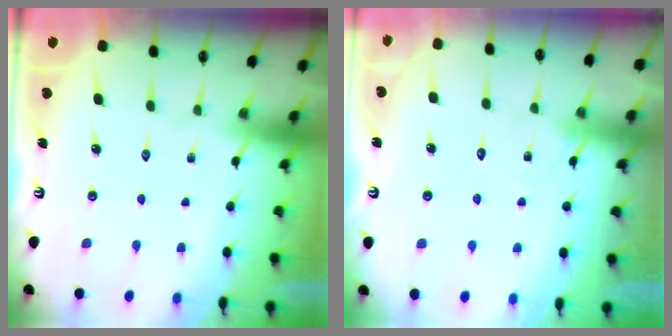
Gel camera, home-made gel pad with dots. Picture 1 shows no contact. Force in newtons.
{"total": 6.8, "press": 6.8, "slide": 0.6}